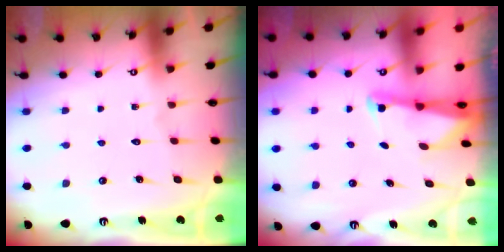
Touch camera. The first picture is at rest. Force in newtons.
{"total": 1.6, "press": 1.6, "slide": 0.3}